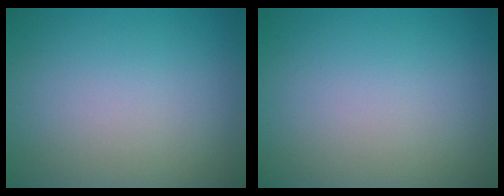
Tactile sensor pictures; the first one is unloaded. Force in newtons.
{"total": 0.0}